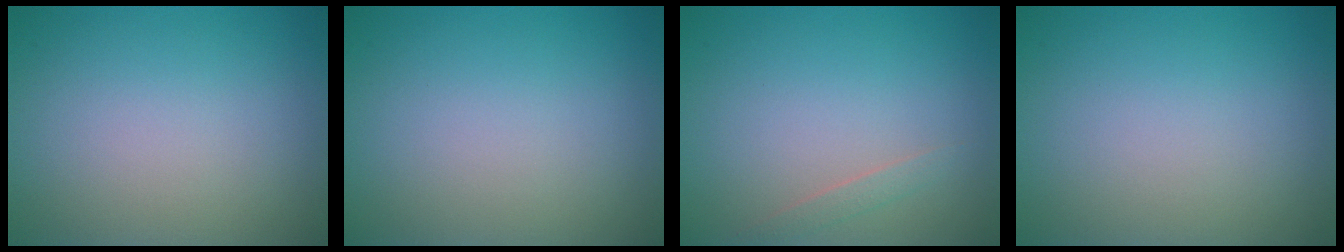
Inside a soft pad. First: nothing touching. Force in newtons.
{"total": 0.0}
{"total": 0.8, "press": 0.8, "slide": 0.0}
{"total": 0.0}